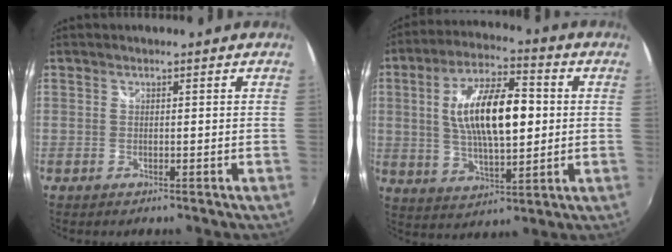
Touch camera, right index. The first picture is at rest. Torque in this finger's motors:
{"motor_torque": [0.90, -0.22, 0.63, 0.21]}